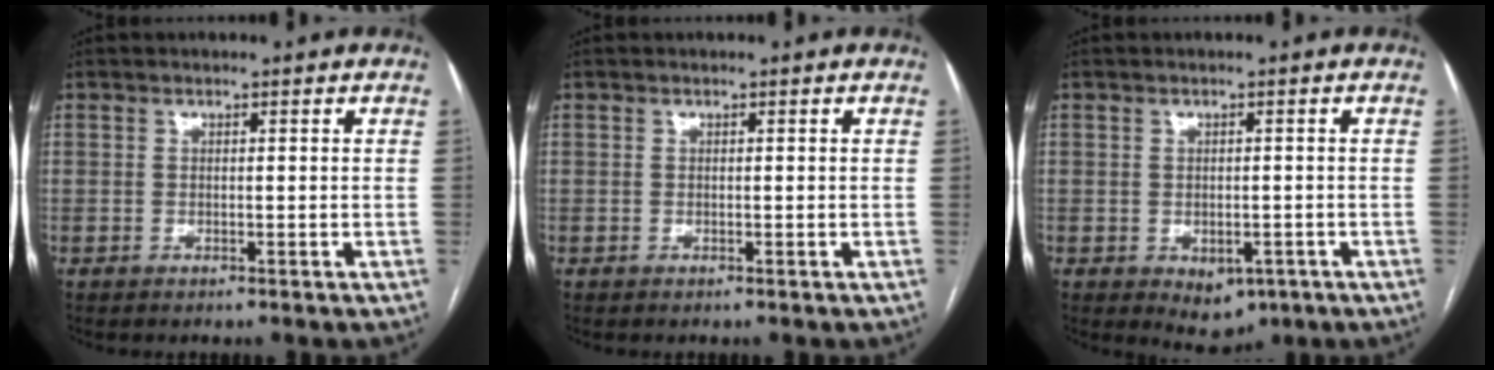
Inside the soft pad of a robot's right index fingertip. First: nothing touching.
{"total": 0.0}
{"total": 4.4, "force": [-1.9, 2.9, 2.7], "torque": [-0.030, -0.001, -0.011]}